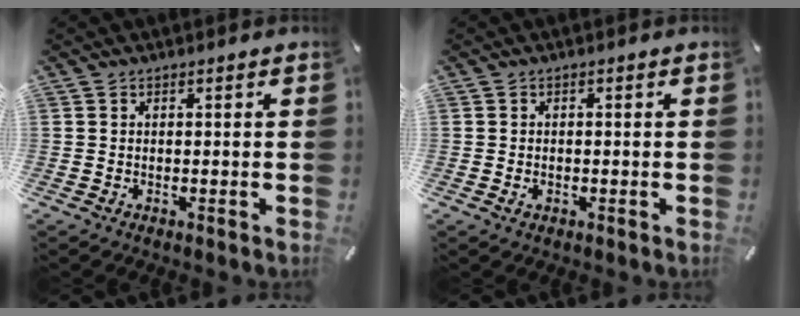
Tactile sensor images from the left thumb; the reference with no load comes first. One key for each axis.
{"total": 1.3, "fx": -0.4, "fy": 0.8, "fz": 0.9, "tx": -0.018, "ty": 0.002, "tz": -0.007}